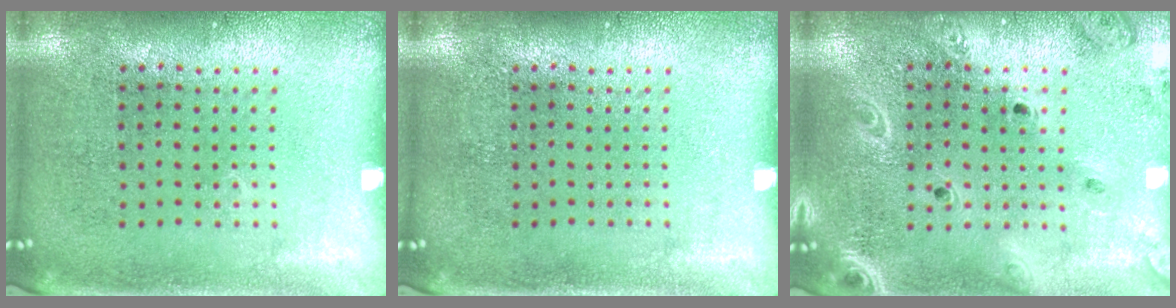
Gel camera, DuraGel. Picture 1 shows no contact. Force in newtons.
{"total": 0.0}
{"total": 2.0, "press": 1.8, "slide": 0.9}